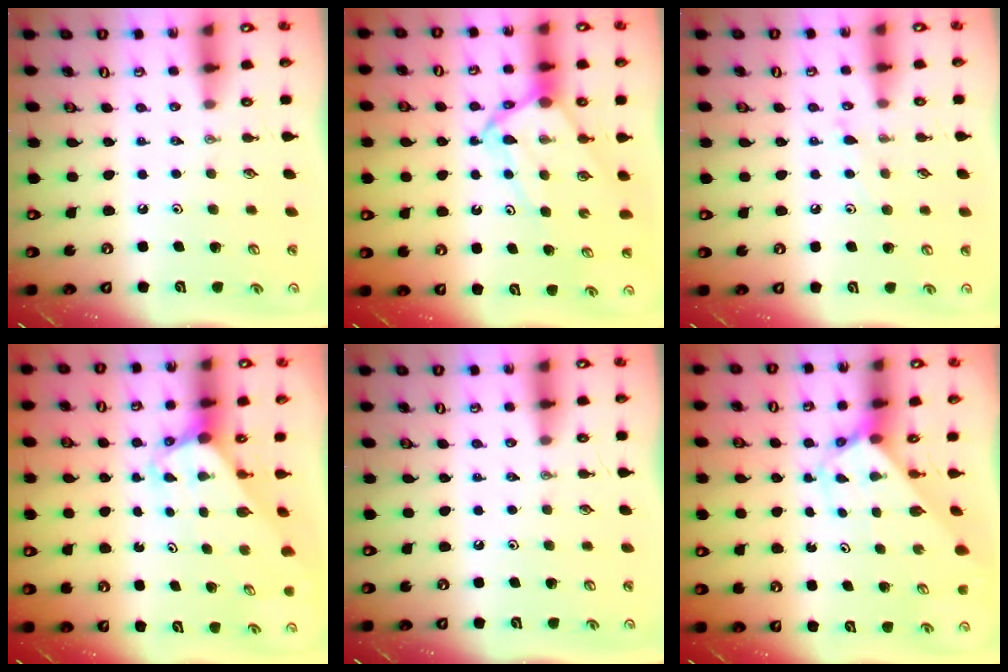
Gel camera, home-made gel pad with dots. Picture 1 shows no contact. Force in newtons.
{"total": 9.1, "press": 9.0, "slide": 0.9}
{"total": 4.7, "press": 4.7, "slide": 0.6}
{"total": 3.2, "press": 3.2, "slide": 0.2}
{"total": 0.0}
{"total": 2.7, "press": 2.7, "slide": 0.2}